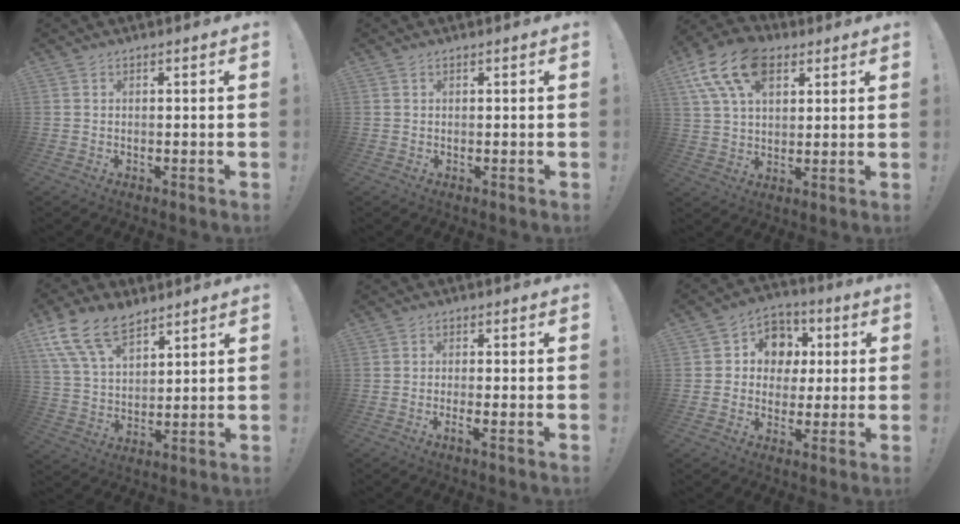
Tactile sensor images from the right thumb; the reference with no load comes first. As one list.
[{"total": 0.0}, {"total": 16.3, "force": [7.6, 10.3, 10.1], "torque": [-0.196, -0.021, 0.142]}, {"total": 14.4, "force": [9.8, 7.6, 7.3], "torque": [-0.154, -0.042, 0.187]}, {"total": 2.4, "force": [-0.6, -0.3, 2.3], "torque": [-0.039, -0.008, -0.010]}, {"total": 9.6, "force": [1.5, 9.1, 2.9], "torque": [-0.037, -0.002, 0.035]}]